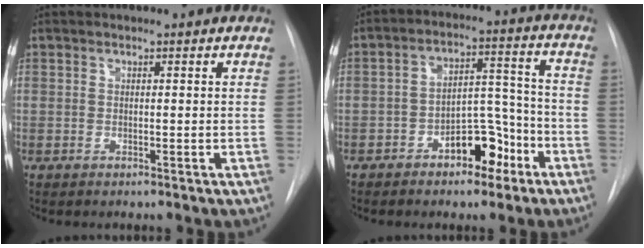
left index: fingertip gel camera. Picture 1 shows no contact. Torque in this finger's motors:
{"motor_torque": [0.51, 0.53, 0.12, 0.07]}